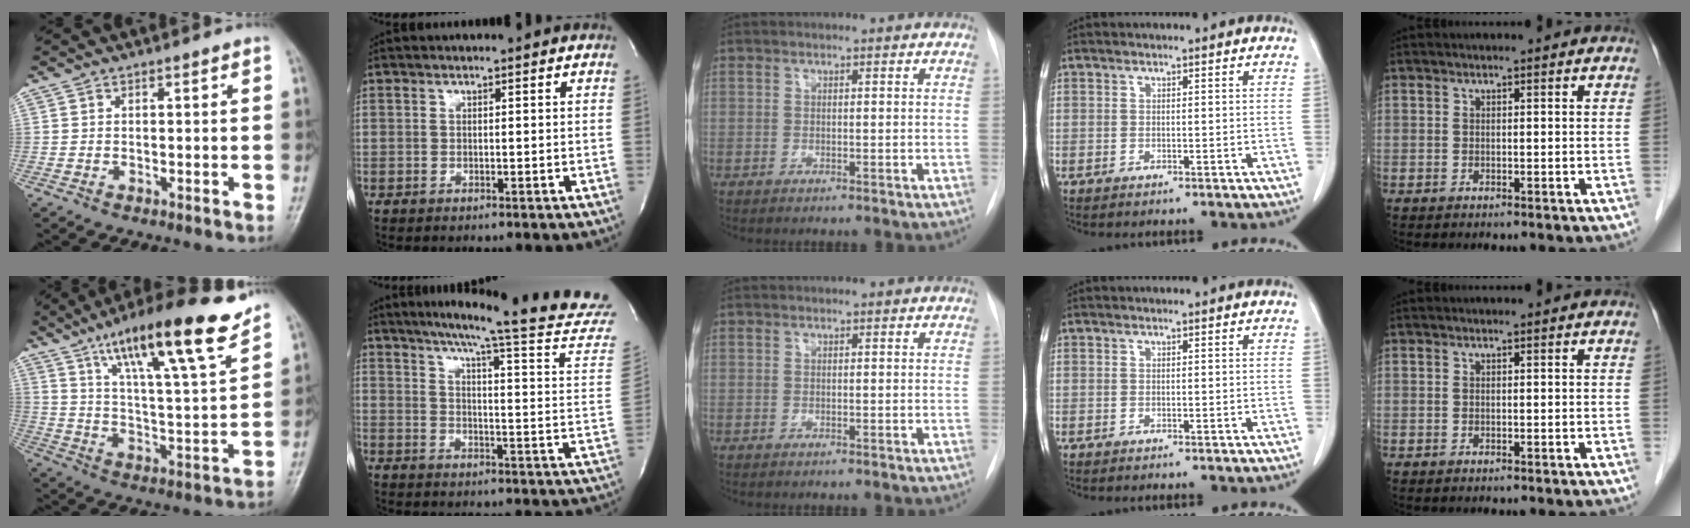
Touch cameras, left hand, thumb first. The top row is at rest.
{"thumb": {"total": 20.6, "force": [13.9, 3.4, 14.9], "torque": [-0.218, -0.057, 0.229]}, "index": {"total": 24.6, "force": [21.8, -1.3, 11.4], "torque": [-0.166, -0.090, 0.265]}}